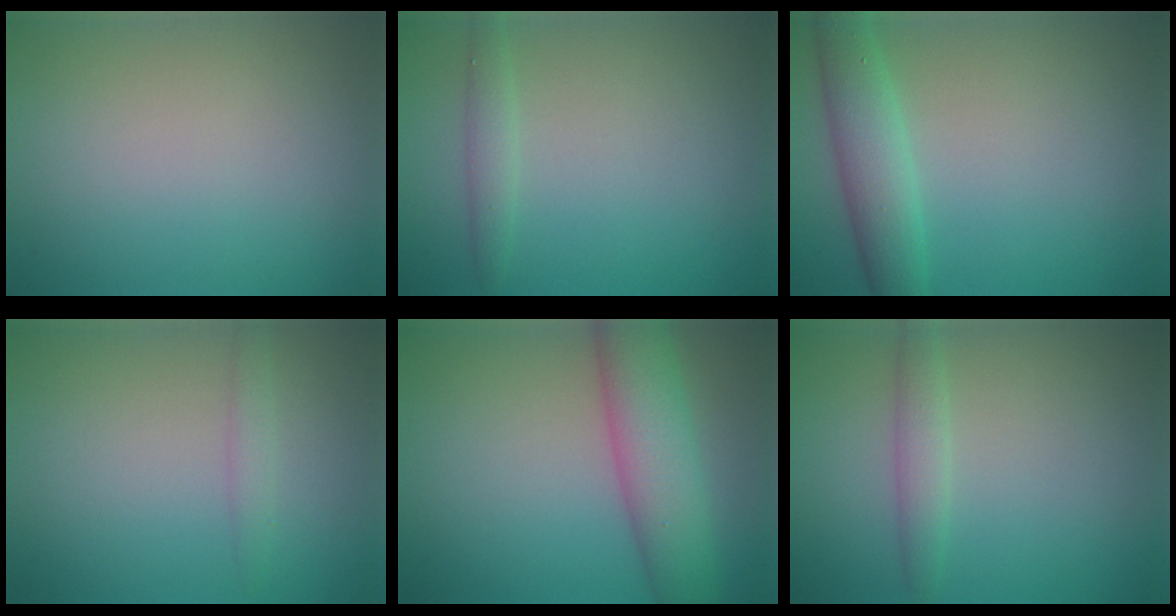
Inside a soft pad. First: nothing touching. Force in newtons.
{"total": 1.5, "press": 1.5, "slide": 0.0}
{"total": 3.5, "press": 3.5, "slide": 0.3}
{"total": 1.3, "press": 1.3, "slide": 0.1}
{"total": 6.7, "press": 6.7, "slide": 0.3}
{"total": 1.9, "press": 1.9, "slide": 0.0}